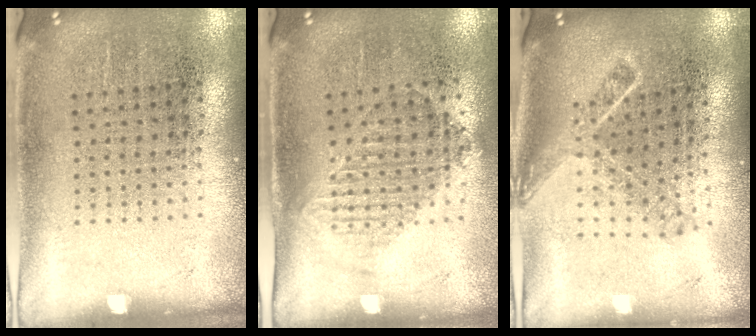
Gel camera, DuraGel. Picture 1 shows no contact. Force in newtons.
{"total": 1.2, "press": 1.1, "slide": 0.5}
{"total": 1.7, "press": 1.3, "slide": 1.1}